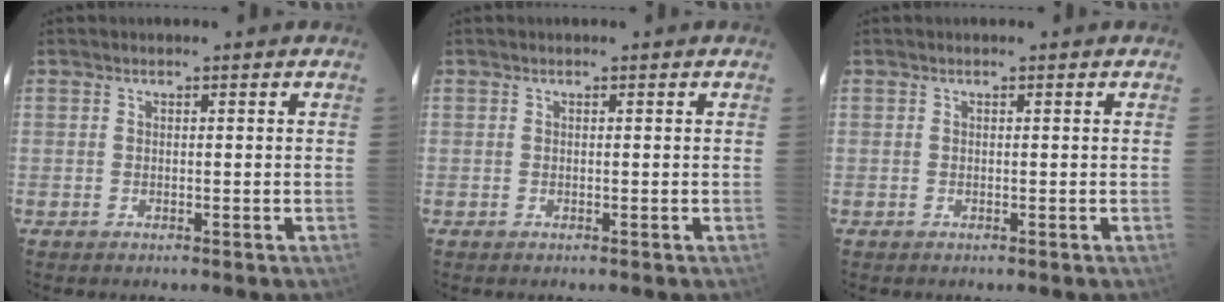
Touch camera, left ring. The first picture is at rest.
{"total": 0.0}
{"total": 0.0}